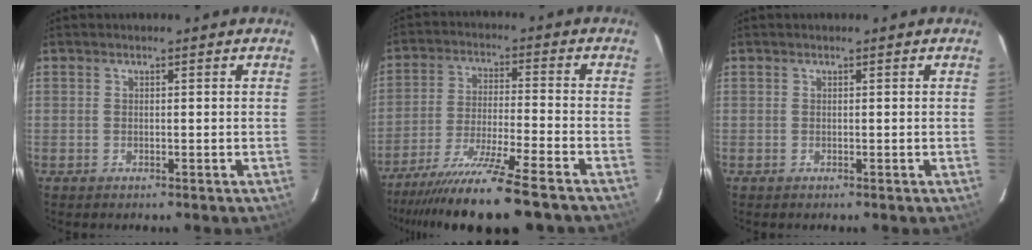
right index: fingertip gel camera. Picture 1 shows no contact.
{"total": 16.9, "force": [-14.3, 0.1, 9.0], "torque": [-0.181, -0.039, -0.241]}
{"total": 0.0}